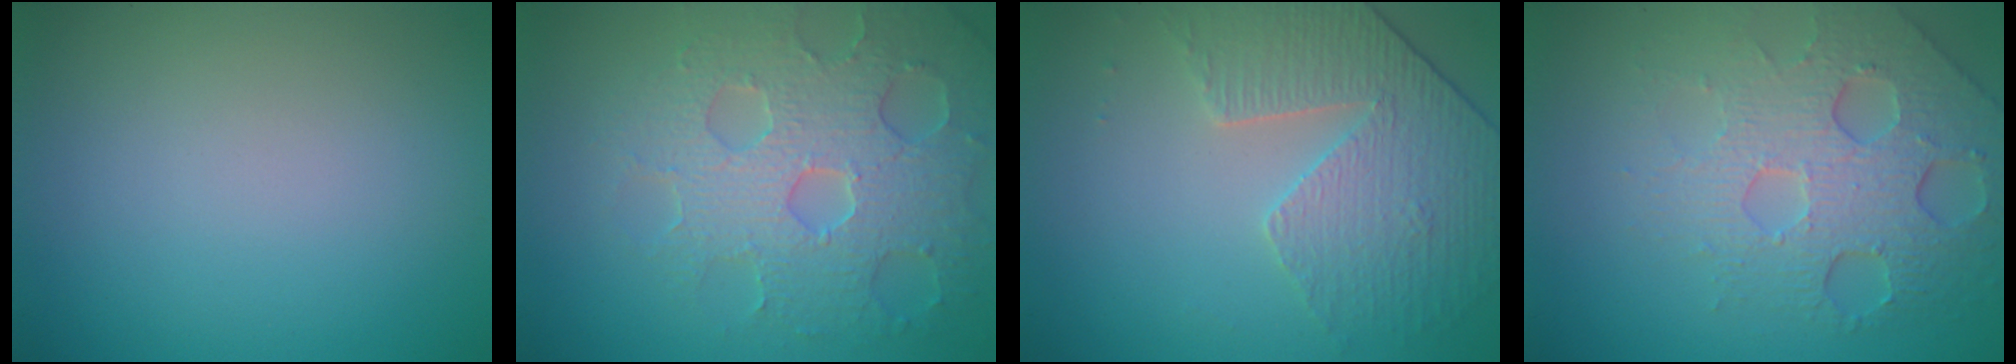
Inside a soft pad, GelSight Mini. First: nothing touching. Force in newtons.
{"total": 6.9, "press": 5.5, "slide": 4.2}
{"total": 4.2, "press": 3.7, "slide": 2.1}
{"total": 6.8, "press": 4.9, "slide": 4.7}